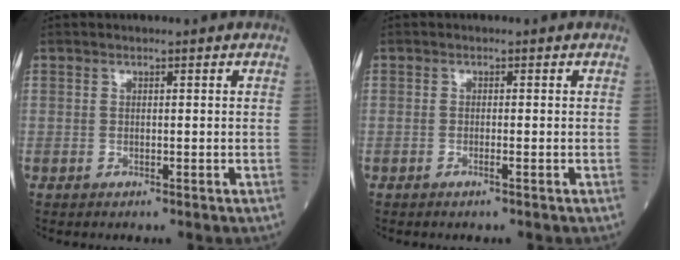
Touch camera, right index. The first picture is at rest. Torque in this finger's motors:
{"motor_torque": [-0.14, -0.01, -0.04, -0.01]}